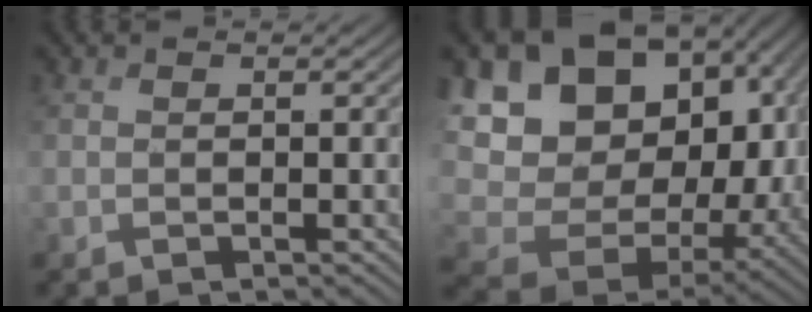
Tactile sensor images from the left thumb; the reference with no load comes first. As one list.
[{"total": 18.5, "force": [2.2, 13.4, 12.5], "torque": [-0.248, -0.027, 0.080]}]